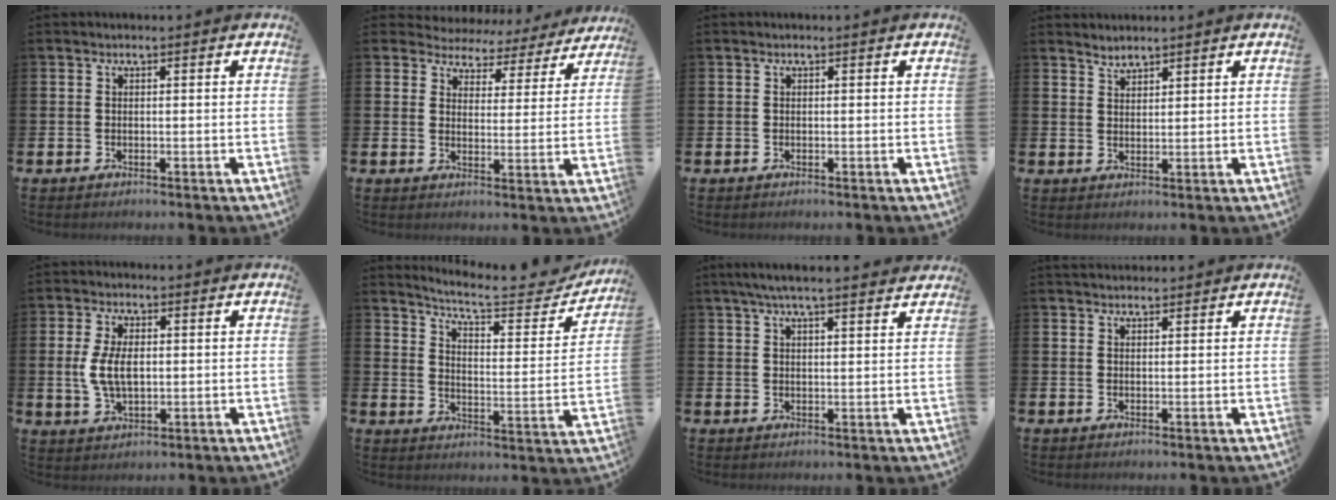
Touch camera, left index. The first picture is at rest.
{"total": 4.0, "force": [3.6, 1.7, -0.2], "torque": [-0.012, -0.035, 0.055]}
{"total": 0.0}
{"total": 2.1, "force": [2.1, 0.4, -0.2], "torque": [0.005, -0.006, 0.038]}
{"total": 5.7, "force": [0.6, 3.1, 4.7], "torque": [-0.087, 0.004, 0.005]}
{"total": 6.9, "force": [6.4, 0.9, 2.4], "torque": [-0.058, -0.055, 0.102]}
{"total": 5.1, "force": [4.6, 0.3, 2.2], "torque": [-0.048, -0.010, 0.082]}
{"total": 1.8, "force": [1.8, 0.5, 0.1], "torque": [0.010, -0.007, 0.030]}